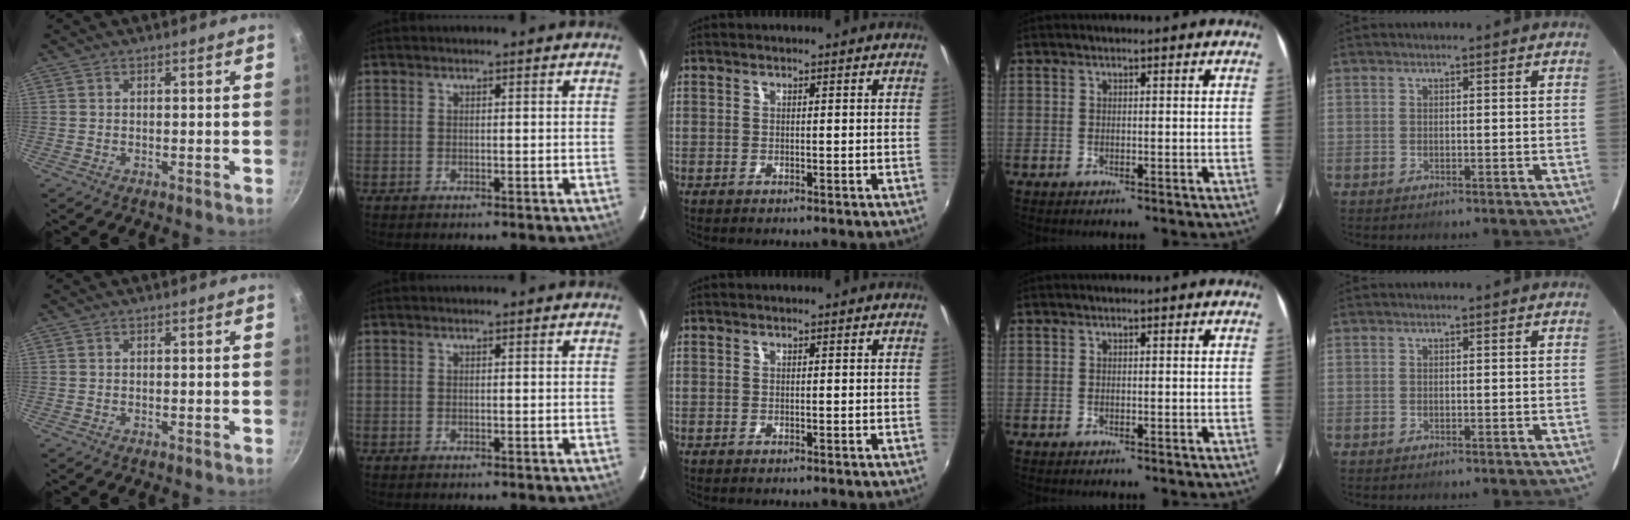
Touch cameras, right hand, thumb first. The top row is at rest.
{}